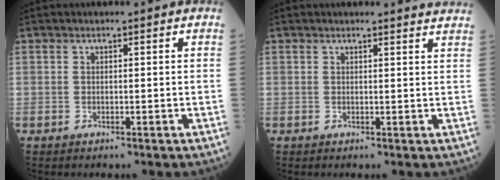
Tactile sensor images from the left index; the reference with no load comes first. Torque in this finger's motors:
{"motor_torque": [0.00, -0.07, -0.08, 0.00]}